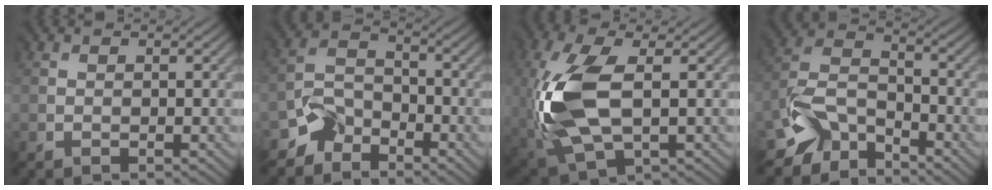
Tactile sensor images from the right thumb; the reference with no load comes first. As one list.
[{"total": 4.2, "force": [-3.8, 1.5, -0.9], "torque": [0.016, 0.001, -0.088]}, {"total": 11.1, "force": [-0.1, 5.9, 9.4], "torque": [-0.243, 0.010, 0.001]}, {"total": 6.3, "force": [-5.4, 3.1, 1.4], "torque": [-0.024, 0.004, -0.131]}]